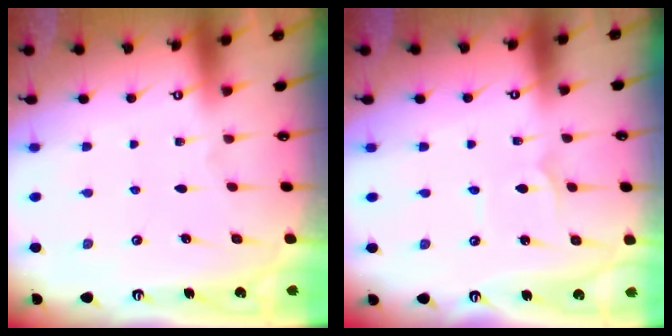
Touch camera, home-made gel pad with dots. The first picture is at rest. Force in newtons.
{"total": 1.7, "press": 1.7, "slide": 0.1}